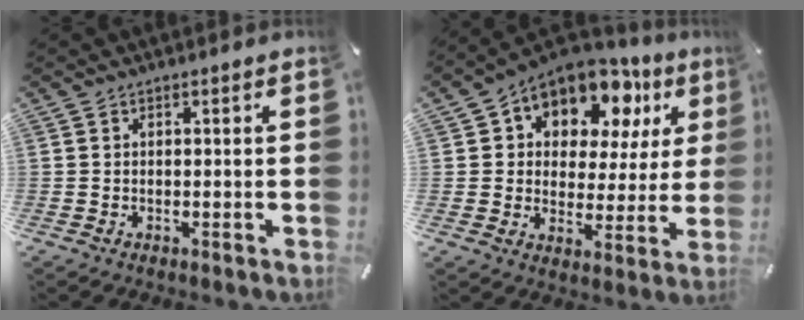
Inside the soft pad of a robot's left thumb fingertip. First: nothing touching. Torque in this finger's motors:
{"motor_torque": [2.32, 2.31, 2.05, -0.72, 0.12]}